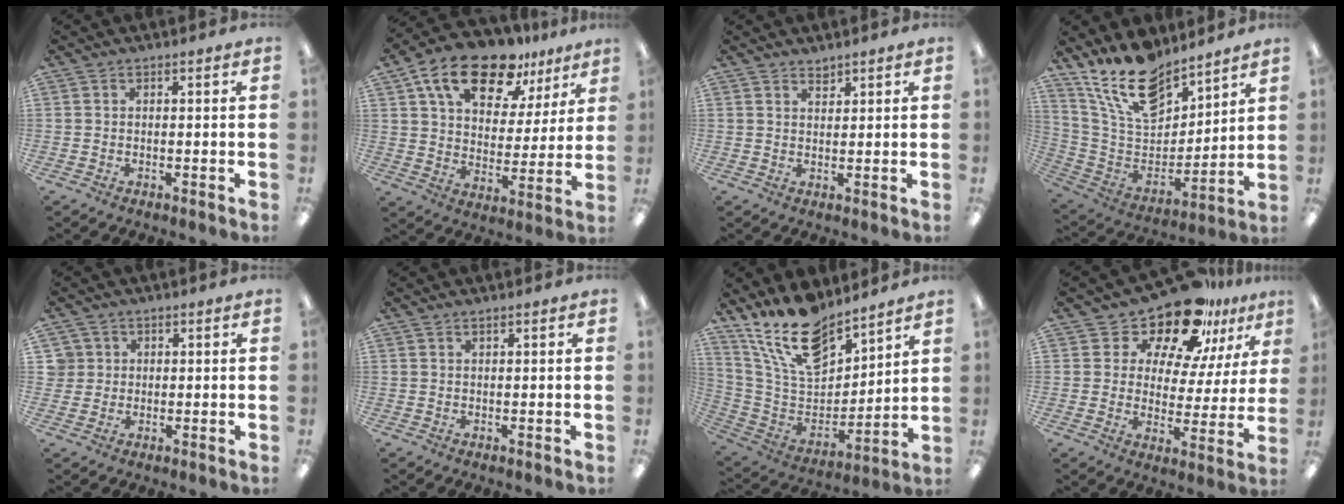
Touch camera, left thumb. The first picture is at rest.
{"total": 17.5, "force": [12.0, 8.8, 9.3], "torque": [-0.157, -0.062, 0.212]}
{"total": 1.8, "force": [1.7, 0.4, 0.1], "torque": [0.004, -0.008, 0.031]}
{"total": 18.6, "force": [14.1, 8.4, 8.7], "torque": [-0.180, -0.080, 0.258]}
{"total": 4.0, "force": [1.1, 3.8, 0.3], "torque": [-0.012, 0.005, 0.021]}
{"total": 0.6, "force": [0.5, 0.1, 0.3], "torque": [-0.007, 0.001, 0.009]}
{"total": 19.3, "force": [14.6, 8.6, 9.3], "torque": [-0.182, -0.088, 0.264]}
{"total": 16.9, "force": [14.0, 6.5, 6.9], "torque": [-0.126, -0.106, 0.243]}